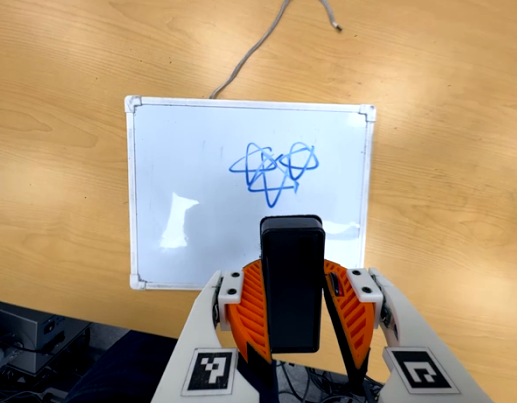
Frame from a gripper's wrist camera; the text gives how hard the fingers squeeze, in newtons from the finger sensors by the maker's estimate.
{"total": 5.8, "left": 5.6, "right": 6.1}